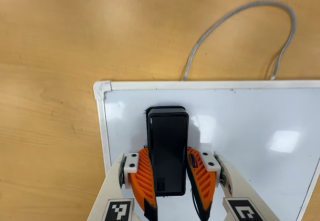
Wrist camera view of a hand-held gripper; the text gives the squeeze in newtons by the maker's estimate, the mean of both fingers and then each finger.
{"total": 13.9, "left": 15.5, "right": 12.4}